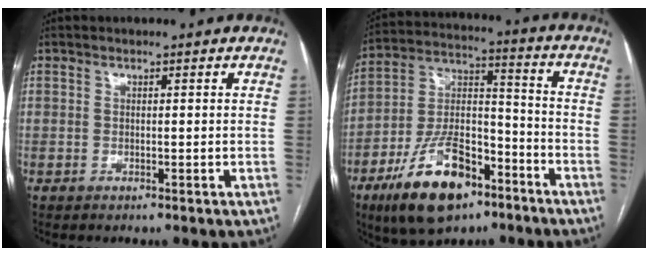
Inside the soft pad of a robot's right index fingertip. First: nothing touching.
{"total": 17.1, "force": [-10.2, 7.4, 11.5], "torque": [-0.221, 0.011, -0.175]}